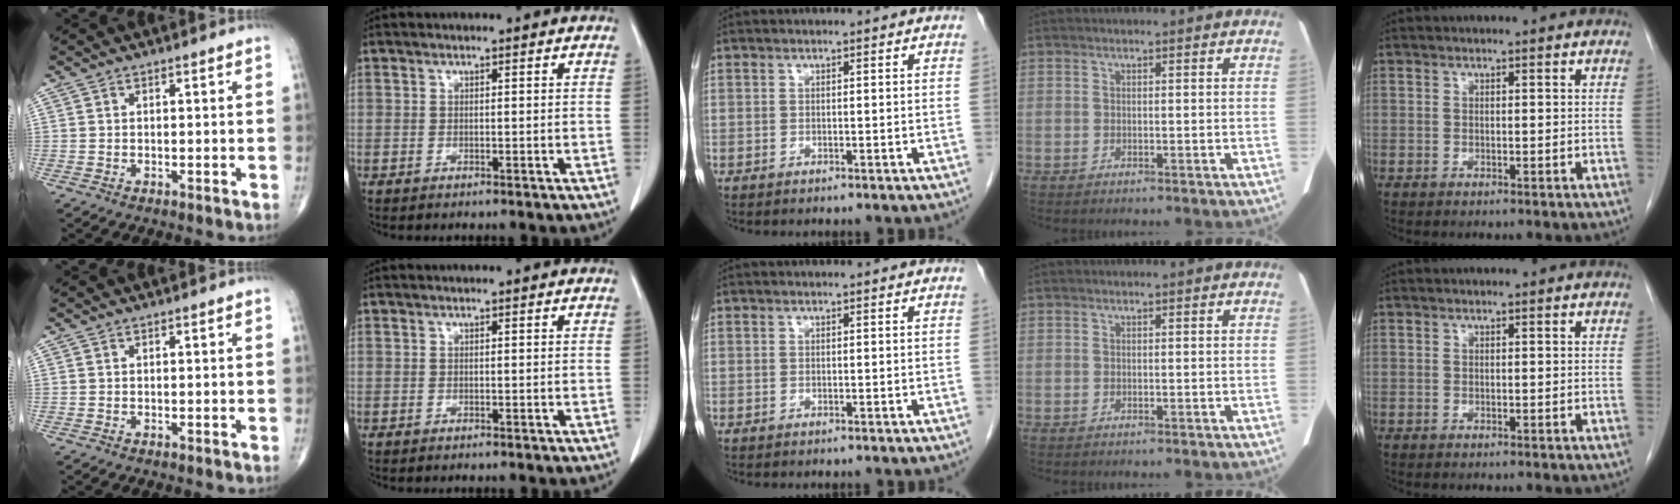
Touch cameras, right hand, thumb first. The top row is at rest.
{}